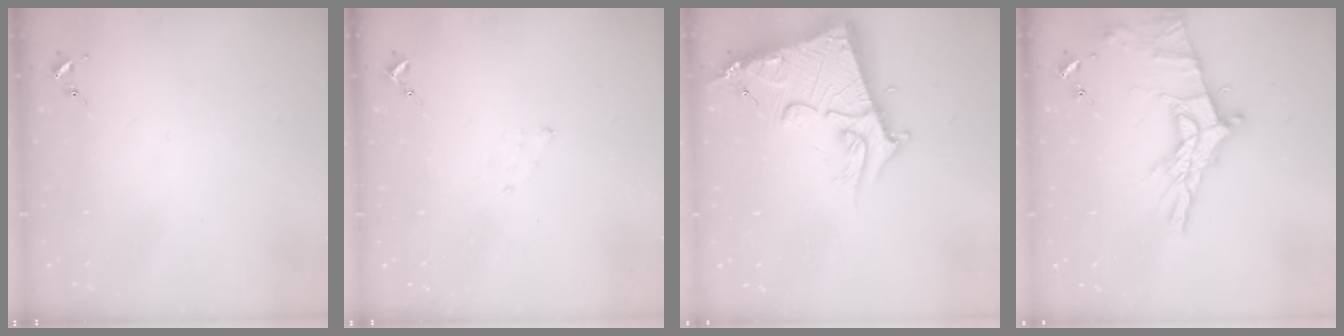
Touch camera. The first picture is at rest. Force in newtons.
{"total": 3.8, "press": 3.8, "slide": 0.5}
{"total": 18.5, "press": 18.4, "slide": 1.8}
{"total": 16.2, "press": 16.1, "slide": 1.0}